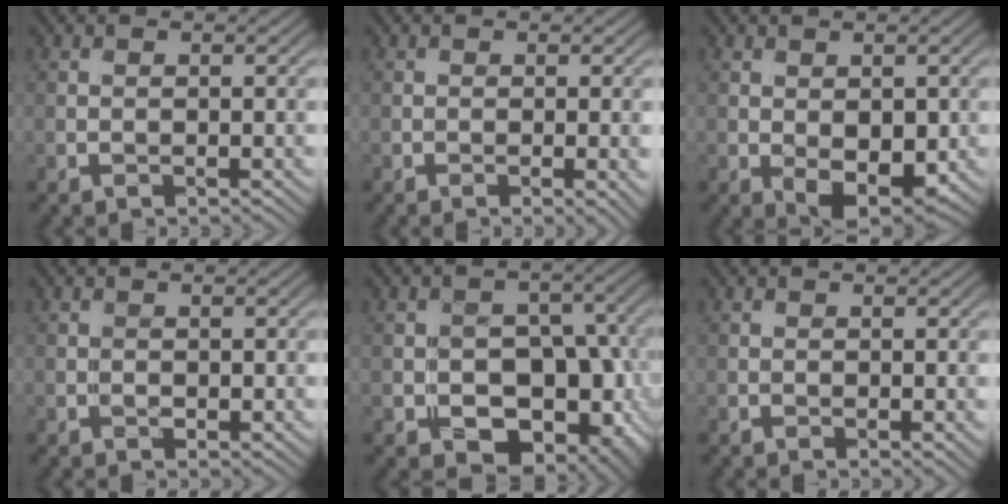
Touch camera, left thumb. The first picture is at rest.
{"total": 2.9, "force": [-0.9, 0.7, 2.6], "torque": [-0.032, -0.007, -0.008]}
{"total": 5.2, "force": [-1.3, 3.0, 4.0], "torque": [-0.072, -0.023, -0.007]}
{"total": 0.6, "force": [0.0, 0.6, 0.2], "torque": [0.003, -0.005, 0.005]}
{"total": 12.9, "force": [-5.2, 9.4, 7.2], "torque": [-0.081, -0.008, -0.069]}
{"total": 2.2, "force": [-0.3, 0.9, 2.0], "torque": [-0.025, -0.004, -0.002]}